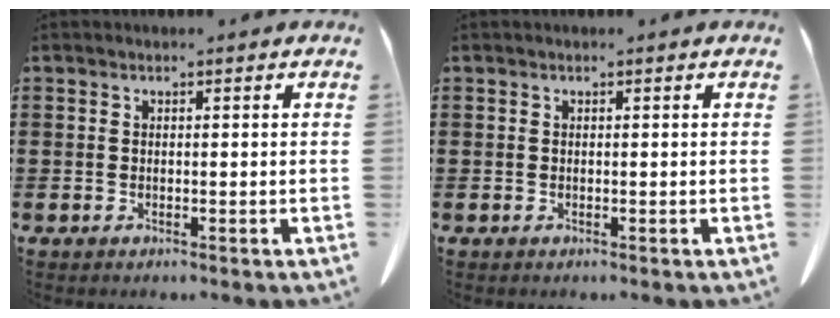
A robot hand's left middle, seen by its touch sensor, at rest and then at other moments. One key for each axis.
{"total": 0.0}